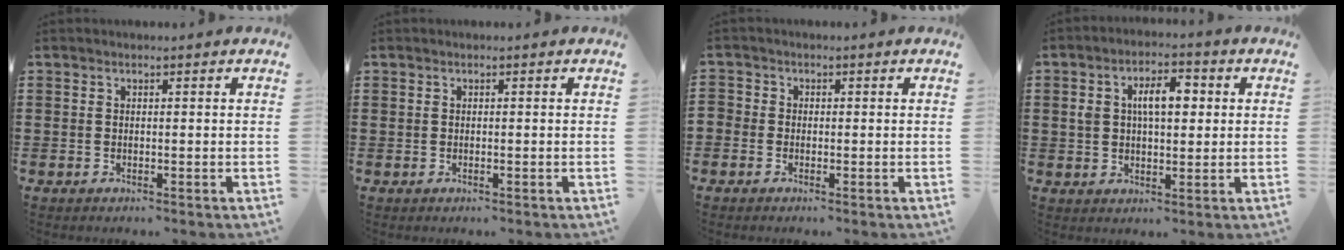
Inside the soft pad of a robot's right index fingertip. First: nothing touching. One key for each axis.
{"total": 0.0}
{"total": 1.1, "fx": -0.6, "fy": 0.9, "fz": 0.1, "tx": -0.004, "ty": 0.003, "tz": -0.013}
{"total": 6.4, "fx": 1.4, "fy": 3.3, "fz": 5.3, "tx": -0.097, "ty": 0.011, "tz": 0.017}